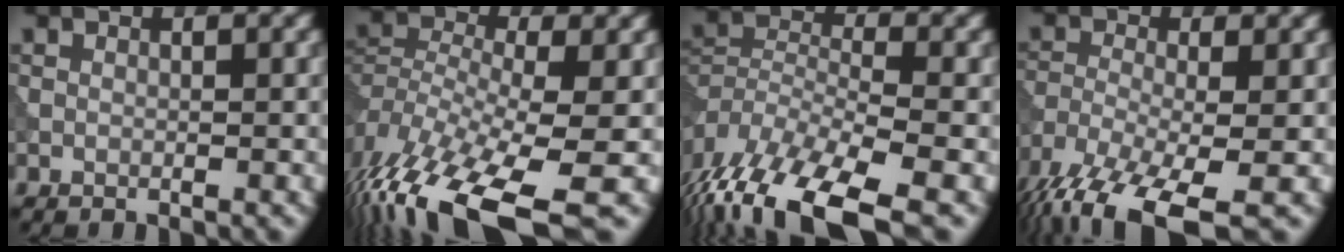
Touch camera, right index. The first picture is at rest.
{"total": 13.9, "force": [-8.7, 5.0, 9.7], "torque": [-0.221, -0.023, -0.143]}
{"total": 11.9, "force": [-8.1, 4.5, 7.5], "torque": [-0.153, -0.015, -0.146]}
{"total": 11.3, "force": [-7.8, 3.4, 7.4], "torque": [-0.158, -0.033, -0.137]}